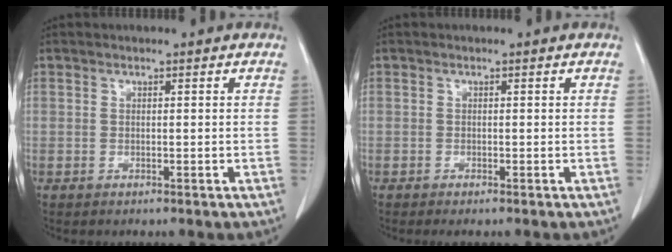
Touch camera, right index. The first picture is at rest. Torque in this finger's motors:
{"motor_torque": [0.11, -0.07, 0.01, 0.02]}